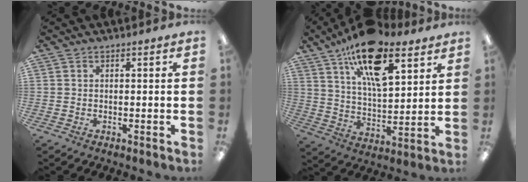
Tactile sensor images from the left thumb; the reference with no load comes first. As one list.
[{"total": 19.0, "force": [11.6, 8.0, 12.7], "torque": [-0.208, -0.051, 0.196]}]